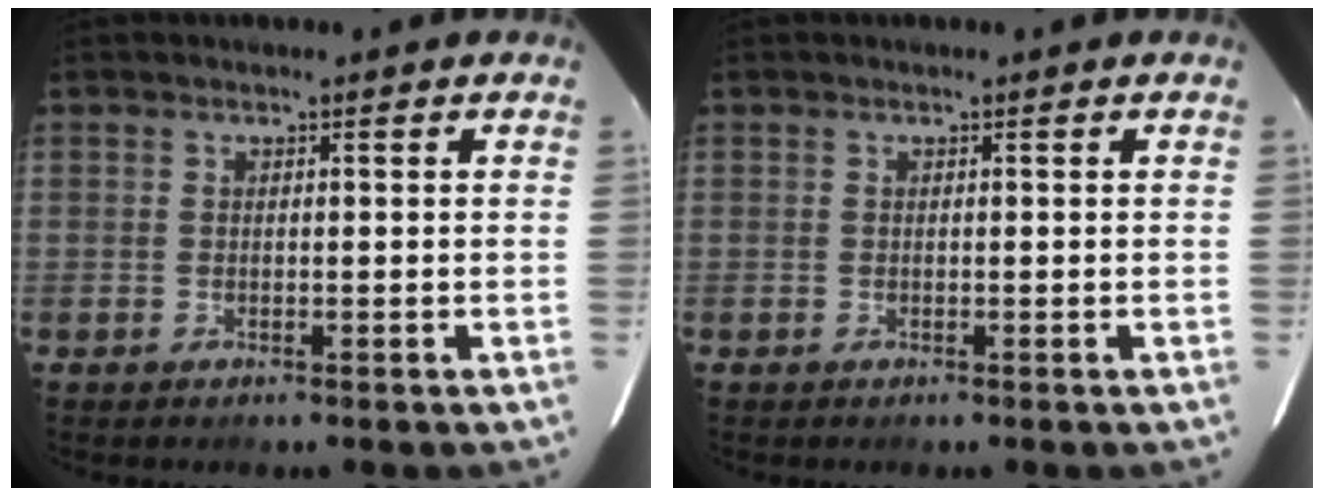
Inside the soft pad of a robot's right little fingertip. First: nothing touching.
{"total": 0.0}